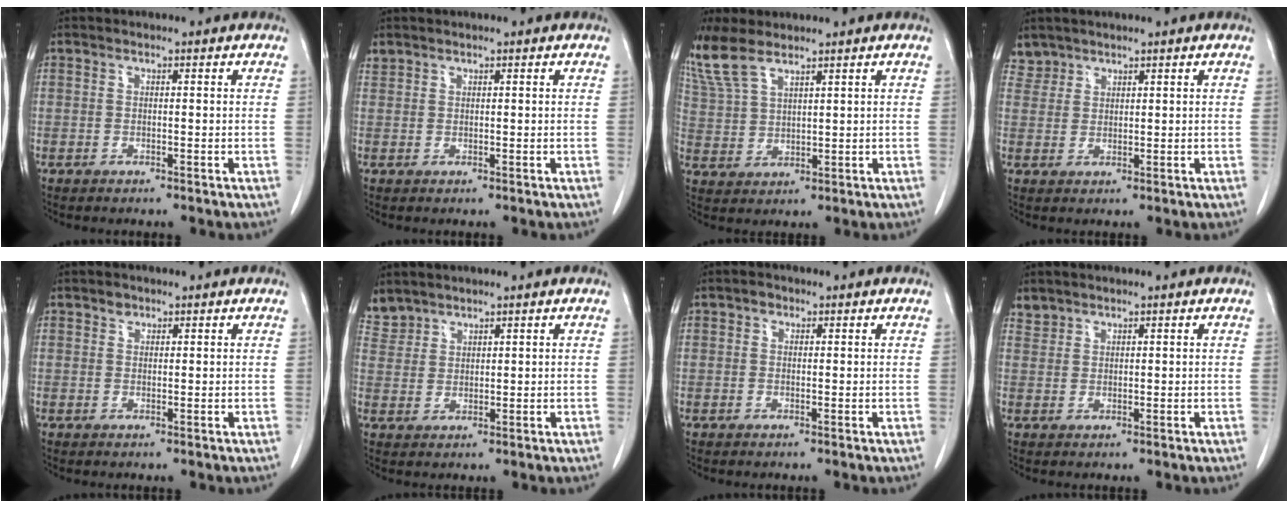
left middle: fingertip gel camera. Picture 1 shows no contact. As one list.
[{"total": 0.8, "force": [0.7, 0.3, -0.1], "torque": [0.000, 0.005, 0.015]}, {"total": 7.2, "force": [5.9, 1.8, 3.7], "torque": [-0.094, 0.011, 0.134]}, {"total": 2.4, "force": [2.1, 1.1, -0.5], "torque": [0.016, 0.007, 0.040]}, {"total": 1.0, "force": [0.7, 0.7, 0.1], "torque": [0.001, -0.003, 0.009]}, {"total": 3.5, "force": [3.3, 1.2, -0.2], "torque": [0.002, 0.010, 0.072]}, {"total": 1.0, "force": [0.5, 0.8, 0.3], "torque": [-0.003, 0.002, 0.006]}, {"total": 1.7, "force": [1.5, 0.7, -0.3], "torque": [0.007, 0.006, 0.030]}]